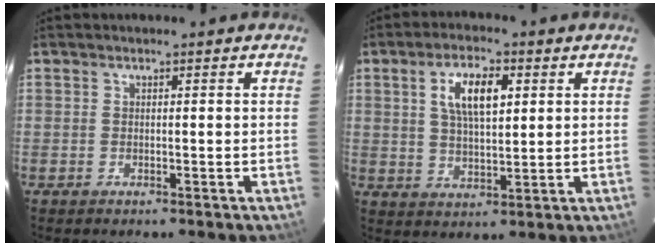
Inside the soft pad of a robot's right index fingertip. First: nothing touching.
{"total": 8.4, "force": [2.8, 3.4, 7.1], "torque": [-0.132, 0.010, 0.053]}